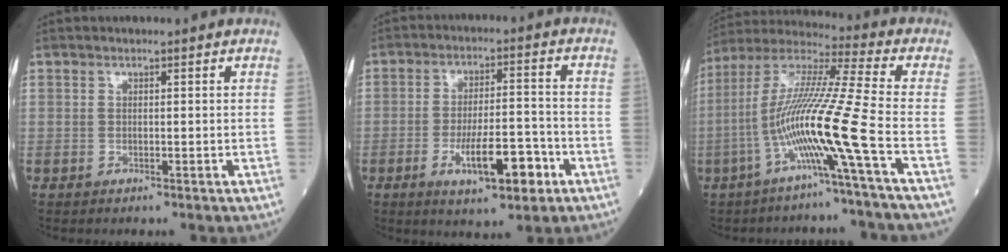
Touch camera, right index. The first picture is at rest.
{"total": 10.1, "force": [-4.3, 2.6, 8.8], "torque": [-0.150, 0.001, -0.065]}
{"total": 15.3, "force": [-5.4, -2.6, 14.0], "torque": [-0.284, -0.005, -0.113]}